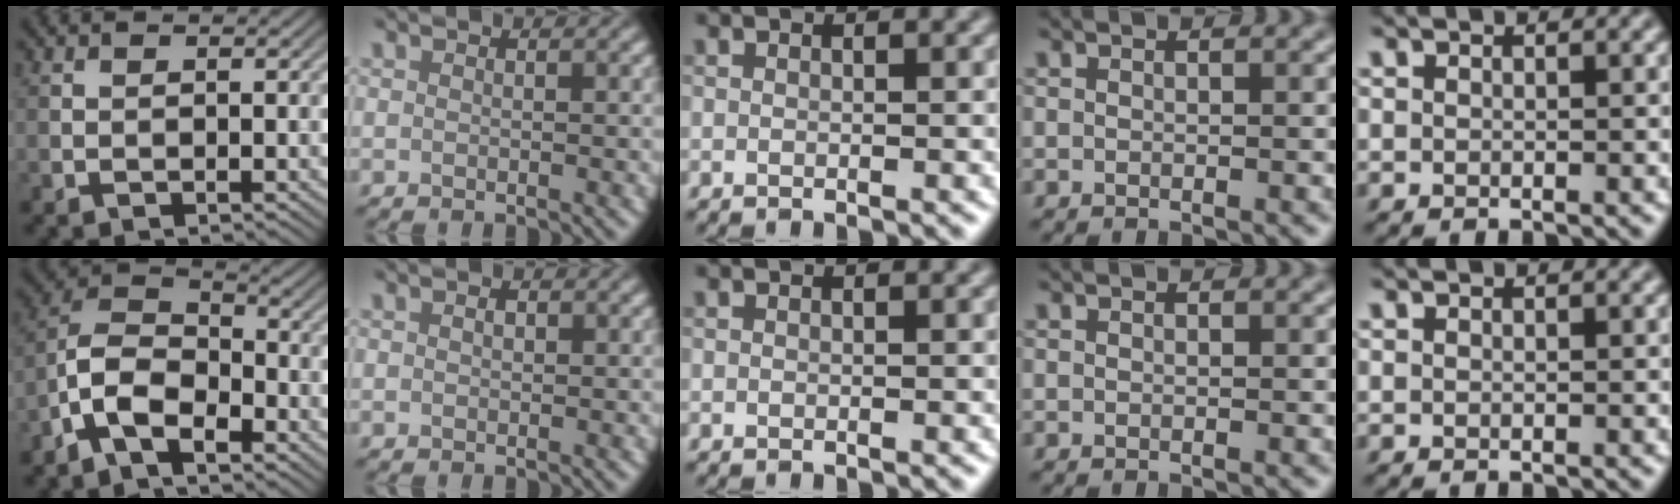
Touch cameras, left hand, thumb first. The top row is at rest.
{"thumb": {"total": 8.6, "force": [-4.7, 4.3, 5.8], "torque": [-0.116, 0.006, -0.107]}, "index": {"total": 0.8, "force": [0.0, 0.6, 0.5], "torque": [-0.007, 0.001, -0.003]}}